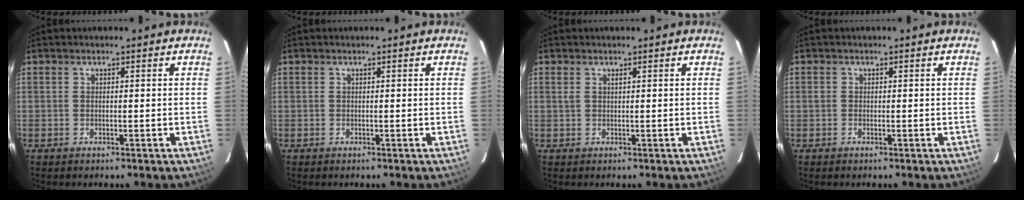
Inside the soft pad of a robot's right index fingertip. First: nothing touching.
{"total": 0.0}
{"total": 0.7, "force": [0.4, 0.1, 0.5], "torque": [-0.012, 0.003, 0.008]}
{"total": 0.7, "force": [-0.3, 0.6, 0.2], "torque": [-0.001, 0.000, -0.007]}